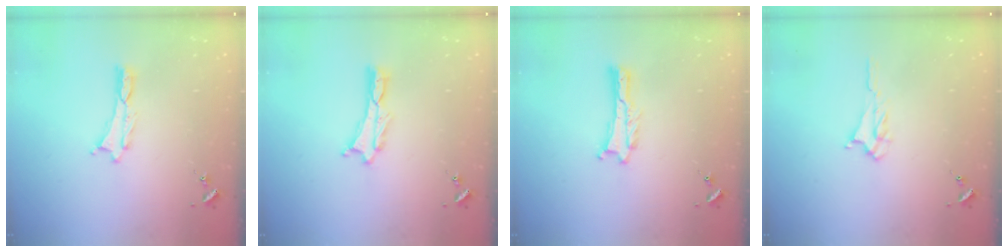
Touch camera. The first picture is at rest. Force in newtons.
{"total": 0.0}
{"total": 0.0}
{"total": 2.5, "press": 2.5, "slide": 0.3}